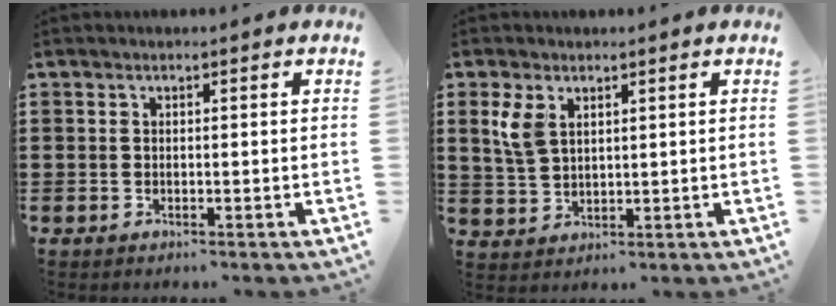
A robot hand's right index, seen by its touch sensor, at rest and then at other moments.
{"total": 4.4, "force": [2.2, 2.6, 2.8], "torque": [-0.072, 0.007, 0.037]}